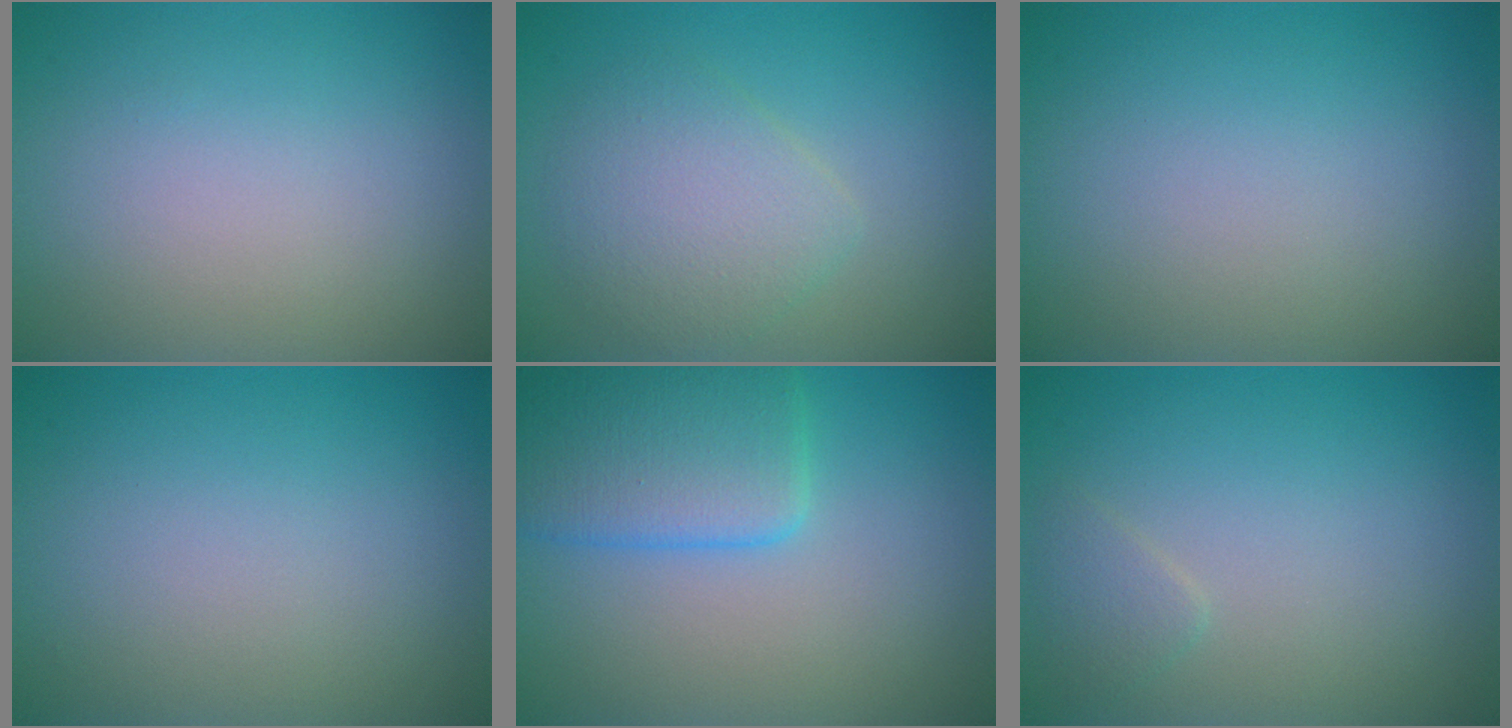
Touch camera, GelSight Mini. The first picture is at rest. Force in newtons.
{"total": 3.7, "press": 3.7, "slide": 0.0}
{"total": 0.0}
{"total": 0.0}
{"total": 4.8, "press": 4.8, "slide": 0.2}
{"total": 1.2, "press": 1.2, "slide": 0.1}